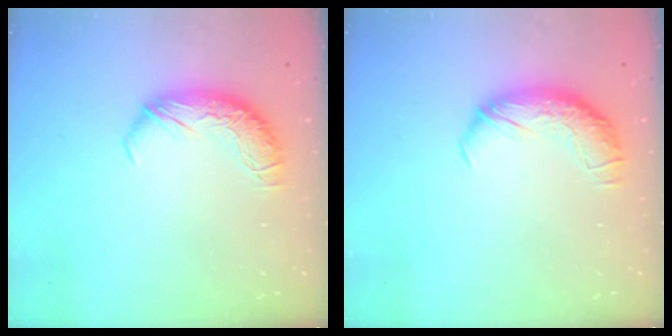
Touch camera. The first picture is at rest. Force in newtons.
{"total": 1.7, "press": 0.7, "slide": 1.6}